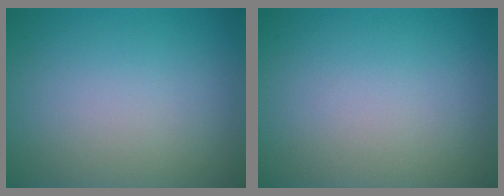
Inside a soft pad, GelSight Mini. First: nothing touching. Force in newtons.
{"total": 0.0}